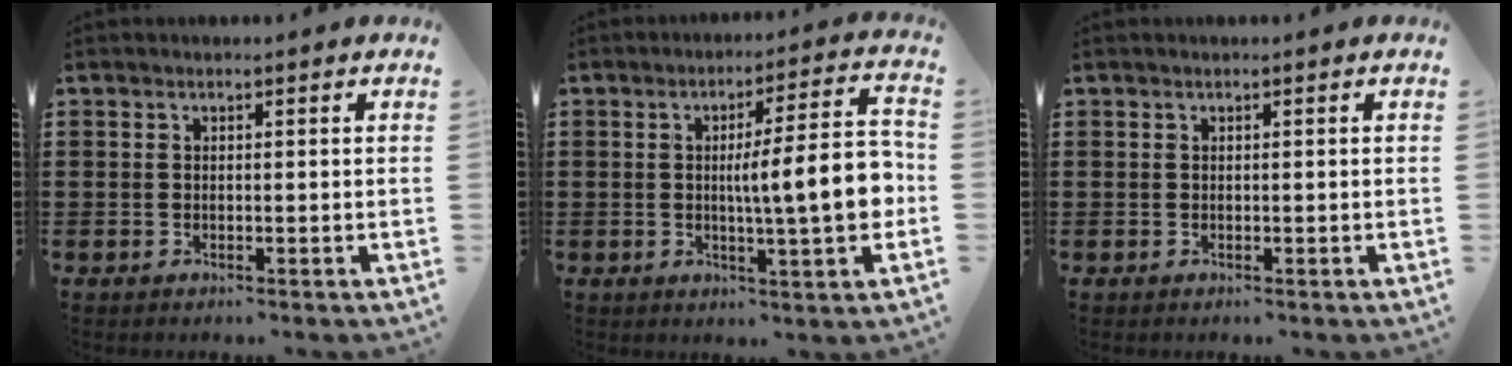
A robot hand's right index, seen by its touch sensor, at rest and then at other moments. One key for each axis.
{"total": 10.8, "fx": -0.5, "fy": 1.7, "fz": 10.7, "tx": -0.164, "ty": -0.009, "tz": -0.017}
{"total": 0.0}